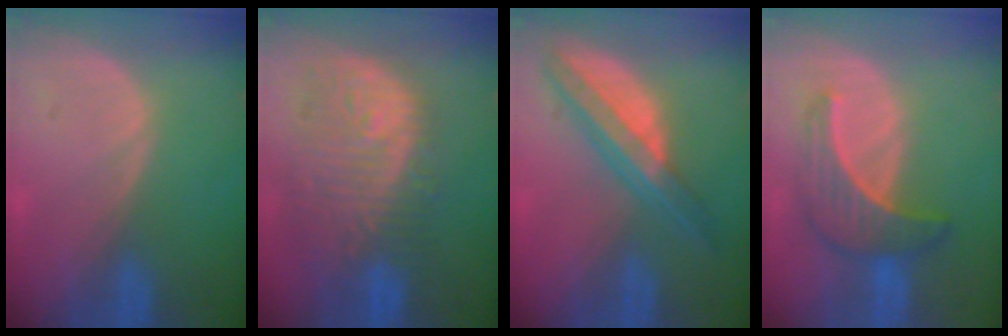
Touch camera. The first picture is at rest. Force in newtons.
{"total": 12.1, "press": 10.8, "slide": 5.6}
{"total": 7.5, "press": 6.3, "slide": 4.0}
{"total": 6.6, "press": 6.5, "slide": 0.9}